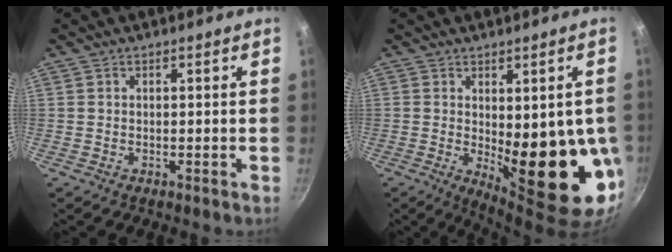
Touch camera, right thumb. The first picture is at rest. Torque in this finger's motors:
{"motor_torque": [-0.40, 1.80, 2.02, -0.16, 0.18]}